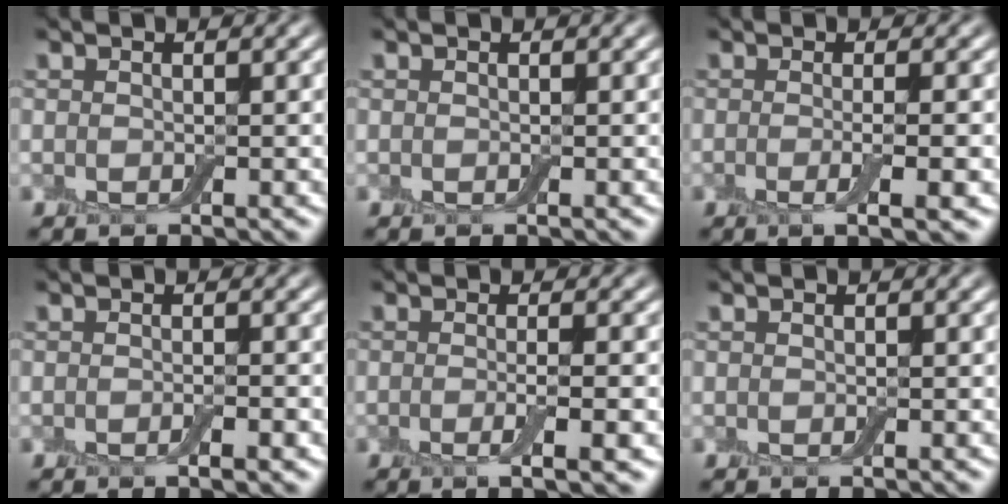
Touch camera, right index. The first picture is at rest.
{"total": 0.0}
{"total": 3.4, "force": [-0.5, 0.8, 3.2], "torque": [-0.045, -0.008, -0.010]}
{"total": 1.6, "force": [-0.6, 0.2, 1.5], "torque": [-0.019, -0.002, -0.009]}
{"total": 3.4, "force": [-0.6, 0.8, 3.2], "torque": [-0.045, -0.007, -0.012]}
{"total": 0.0}